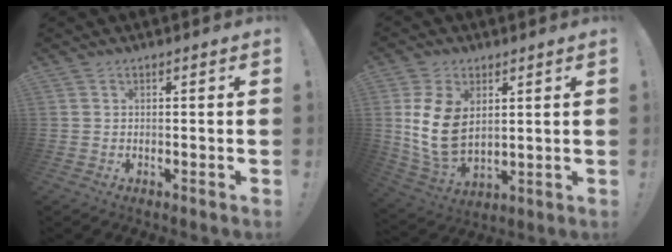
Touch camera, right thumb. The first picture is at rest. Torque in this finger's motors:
{"motor_torque": [1.11, 2.52, 1.40, 0.04, 0.49]}